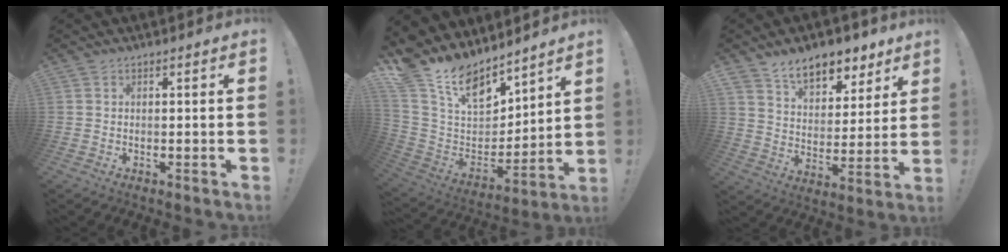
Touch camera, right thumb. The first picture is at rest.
{"total": 16.6, "force": [12.0, 8.2, 8.0], "torque": [-0.159, -0.084, 0.224]}
{"total": 11.5, "force": [8.9, 6.0, 4.2], "torque": [-0.056, -0.068, 0.163]}